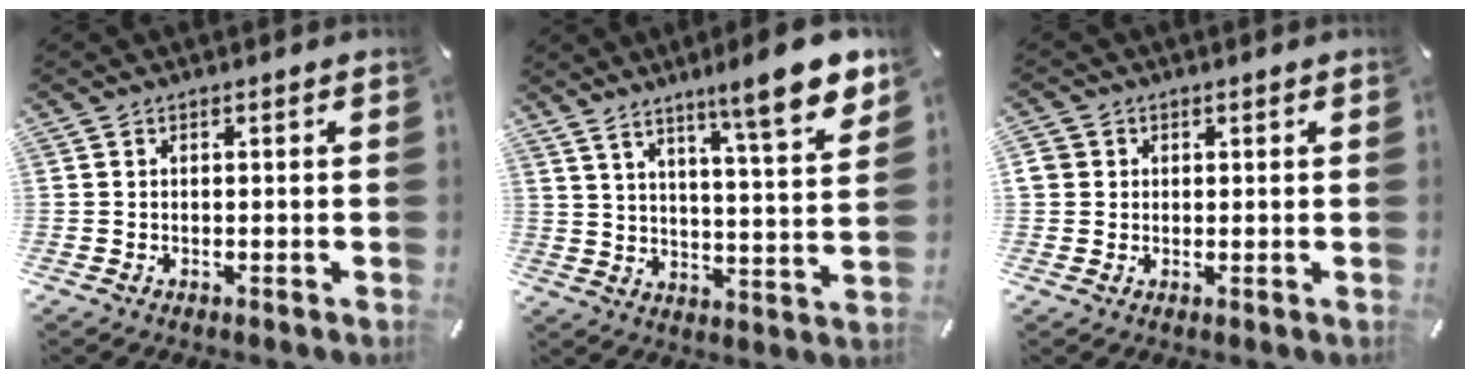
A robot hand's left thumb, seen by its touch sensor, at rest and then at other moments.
{"total": 12.8, "force": [10.0, 1.6, 7.9], "torque": [-0.125, -0.064, 0.163]}
{"total": 2.8, "force": [0.7, 2.7, 0.4], "torque": [-0.010, 0.006, 0.014]}